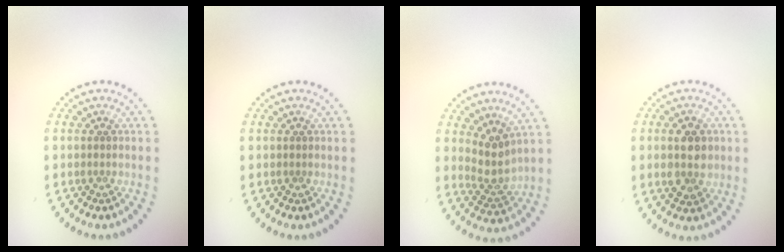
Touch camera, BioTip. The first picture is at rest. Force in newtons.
{"total": 0.0}
{"total": 2.7, "press": 2.1, "slide": 1.7}
{"total": 3.5, "press": 3.5, "slide": 0.2}